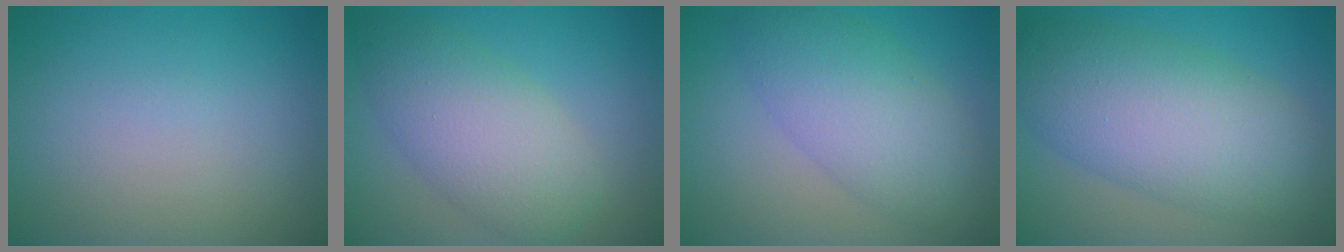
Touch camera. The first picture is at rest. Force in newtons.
{"total": 6.2, "press": 6.2, "slide": 0.3}
{"total": 6.2, "press": 6.2, "slide": 0.1}
{"total": 9.7, "press": 9.7, "slide": 0.3}